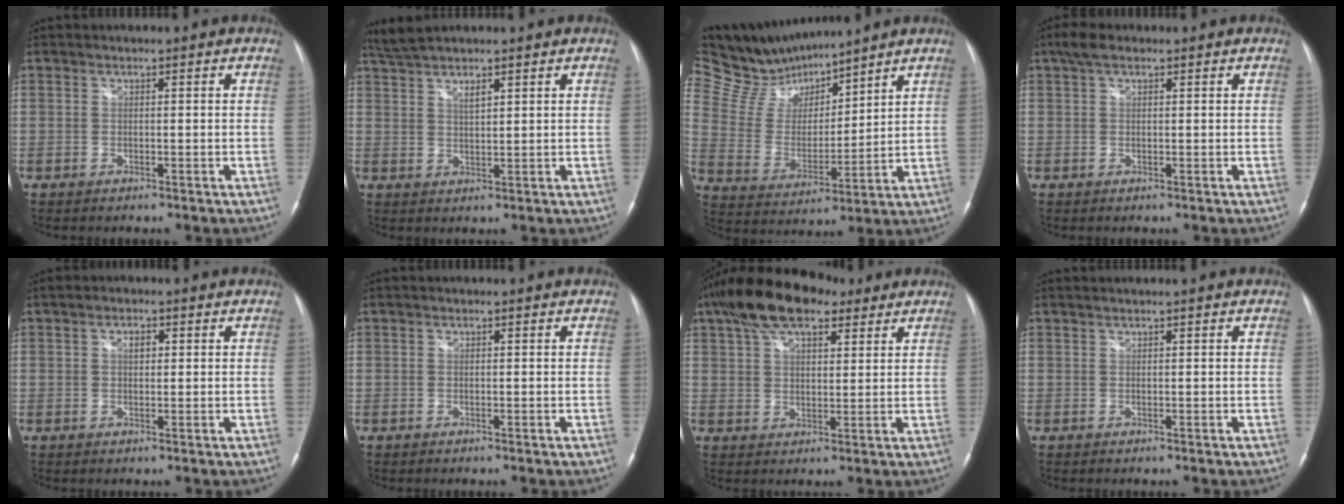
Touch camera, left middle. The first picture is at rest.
{"total": 5.5, "force": [4.3, 0.5, 3.4], "torque": [-0.080, 0.015, 0.086]}
{"total": 13.0, "force": [12.2, 2.4, 3.8], "torque": [-0.093, 0.010, 0.245]}
{"total": 3.0, "force": [2.0, 1.2, 1.9], "torque": [-0.045, 0.021, 0.038]}
{"total": 1.9, "force": [0.6, 1.0, 1.5], "torque": [-0.030, 0.002, 0.010]}
{"total": 0.0}
{"total": 12.6, "force": [8.4, 5.2, 7.8], "torque": [-0.153, 0.039, 0.150]}
{"total": 0.8, "force": [0.6, -0.2, 0.4], "torque": [-0.011, 0.009, 0.016]}